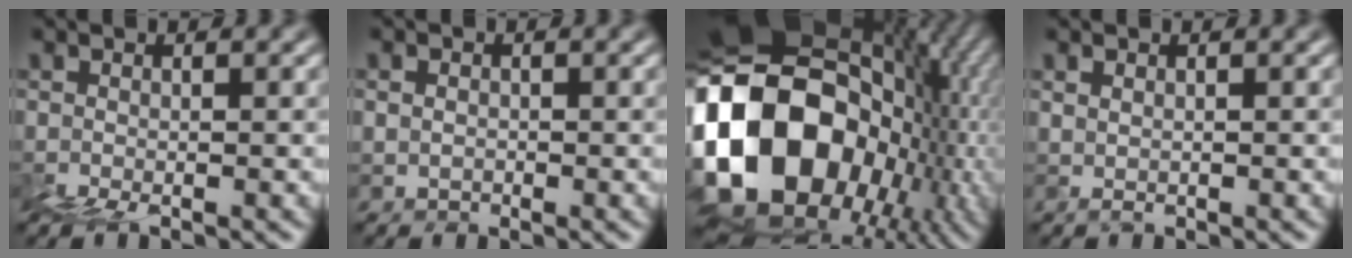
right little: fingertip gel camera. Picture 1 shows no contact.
{"total": 1.7, "force": [1.5, 0.1, -0.8], "torque": [0.043, 0.014, 0.016]}
{"total": 19.4, "force": [-0.1, 15.7, 11.4], "torque": [-0.259, 0.012, 0.010]}
{"total": 1.5, "force": [1.1, -0.4, -0.9], "torque": [0.025, 0.006, 0.026]}